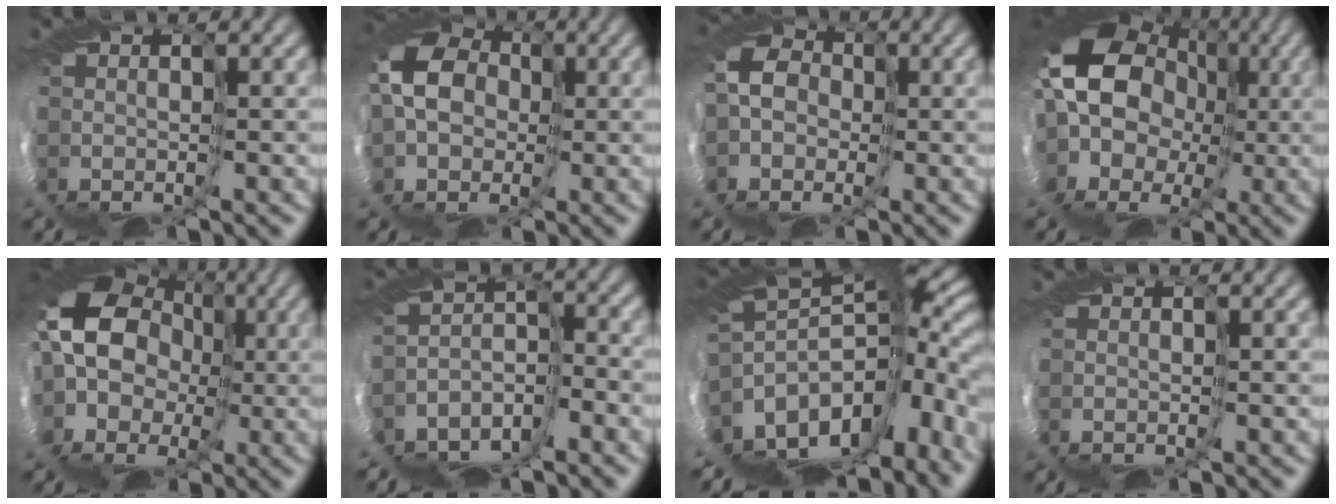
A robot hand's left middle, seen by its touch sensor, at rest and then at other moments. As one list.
[{"total": 9.8, "force": [0.7, 9.0, 3.8], "torque": [-0.148, -0.003, -0.008]}, {"total": 5.3, "force": [-1.7, 4.7, 1.7], "torque": [-0.082, -0.009, -0.041]}, {"total": 9.6, "force": [2.5, 8.3, 4.1], "torque": [-0.136, 0.002, 0.027]}, {"total": 9.1, "force": [1.5, 8.1, 3.8], "torque": [-0.137, 0.000, 0.006]}, {"total": 6.1, "force": [-5.6, -1.1, -2.1], "torque": [0.009, -0.012, -0.077]}, {"total": 6.6, "force": [-4.6, 1.8, 4.4], "torque": [-0.123, -0.009, -0.064]}, {"total": 0.0}]